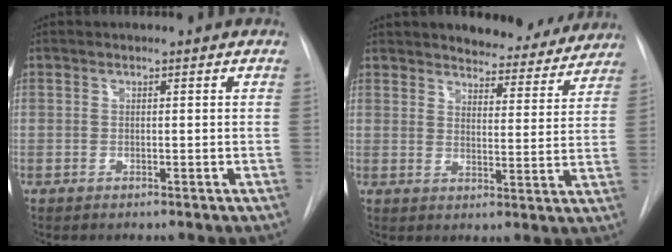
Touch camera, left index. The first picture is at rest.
{"total": 11.8, "force": [11.1, 3.2, 2.5], "torque": [-0.009, -0.024, 0.131]}